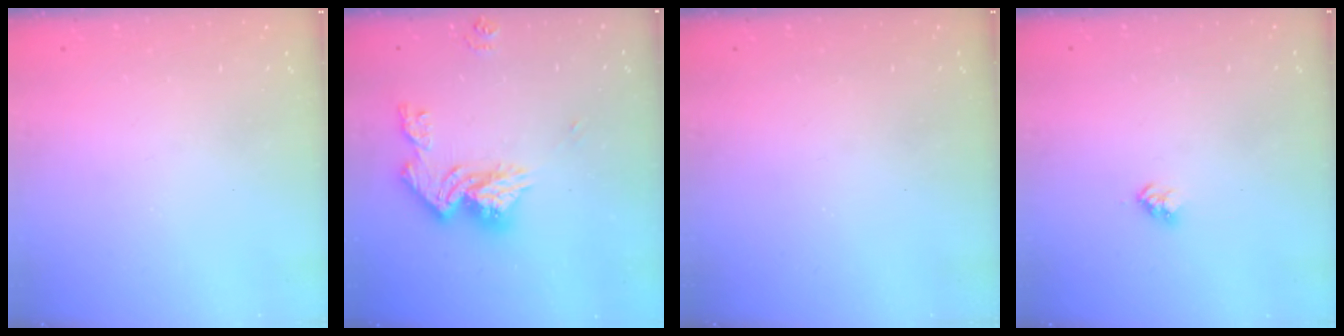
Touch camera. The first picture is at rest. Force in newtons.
{"total": 14.3, "press": 14.2, "slide": 1.5}
{"total": 0.0}
{"total": 2.8, "press": 2.8, "slide": 0.4}